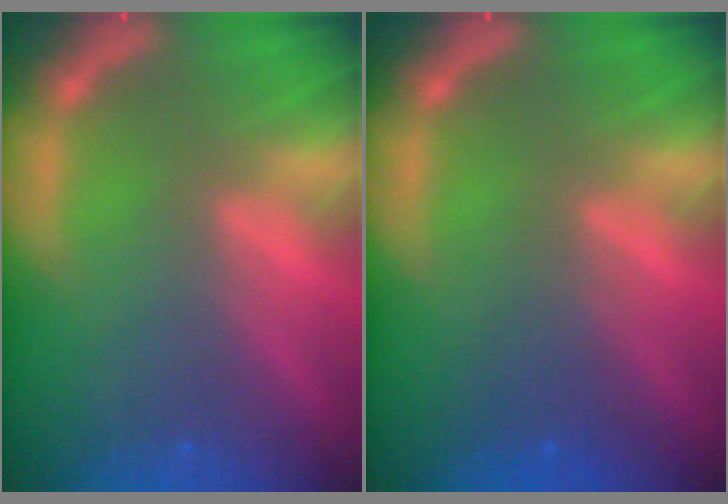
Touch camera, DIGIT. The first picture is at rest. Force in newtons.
{"total": 2.0}